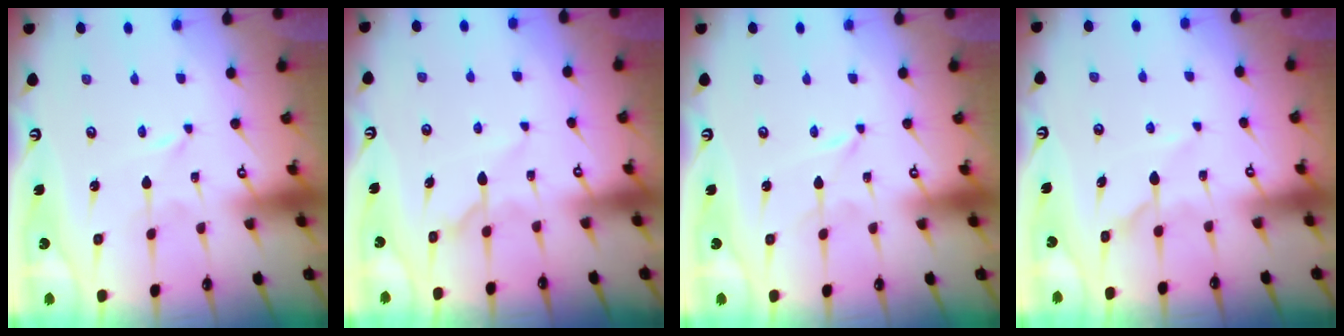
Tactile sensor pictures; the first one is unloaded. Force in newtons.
{"total": 7.6, "press": 7.5, "slide": 0.6}
{"total": 0.0}
{"total": 5.0, "press": 5.0, "slide": 0.4}